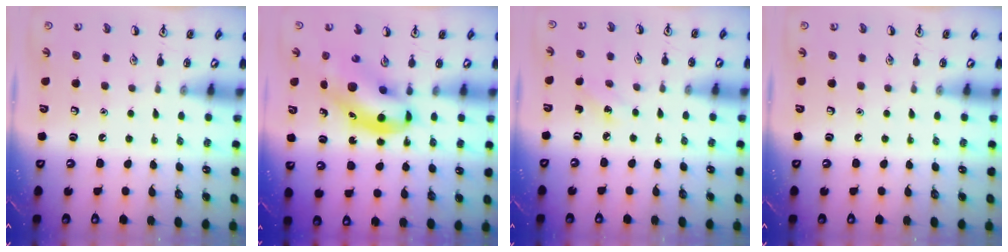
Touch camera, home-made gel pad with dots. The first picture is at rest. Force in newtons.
{"total": 8.9, "press": 8.5, "slide": 2.6}
{"total": 2.8, "press": 2.6, "slide": 1.0}
{"total": 0.0}